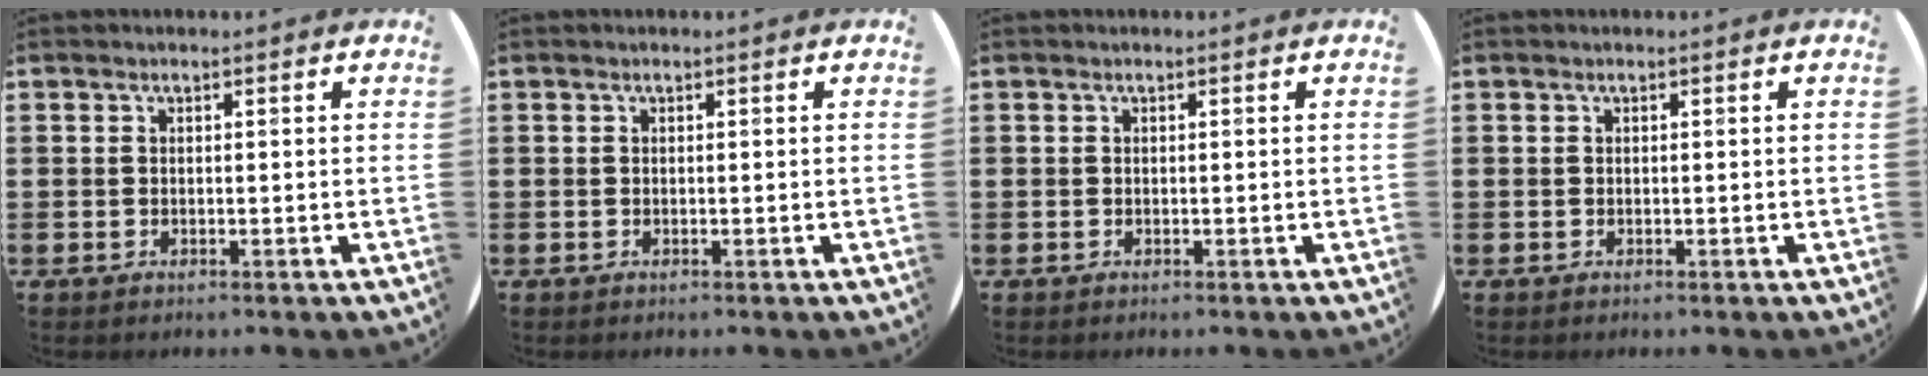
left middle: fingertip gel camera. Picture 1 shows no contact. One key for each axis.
{"total": 0.0}
{"total": 0.0}
{"total": 0.0}